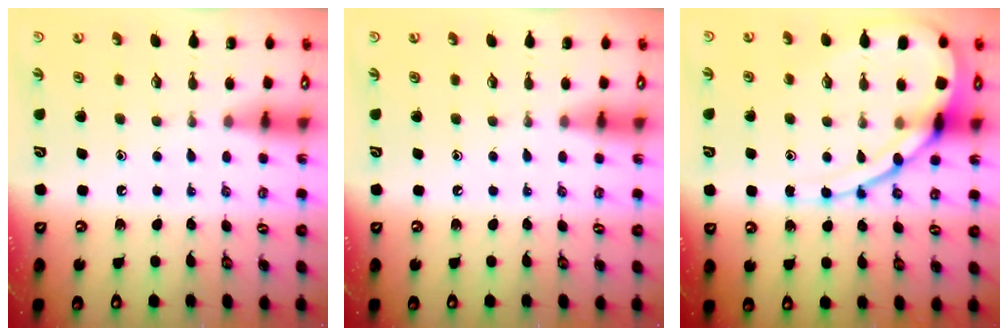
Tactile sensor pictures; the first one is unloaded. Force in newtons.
{"total": 0.0}
{"total": 15.0, "press": 14.9, "slide": 1.2}